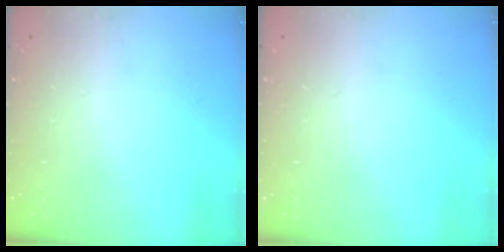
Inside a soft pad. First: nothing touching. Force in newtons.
{"total": 0.0}